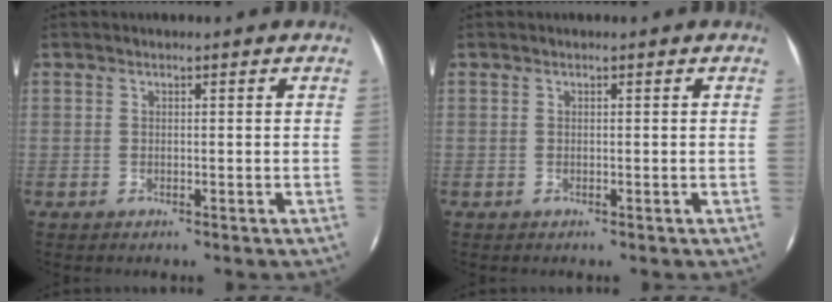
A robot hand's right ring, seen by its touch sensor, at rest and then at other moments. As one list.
[{"total": 0.0}]